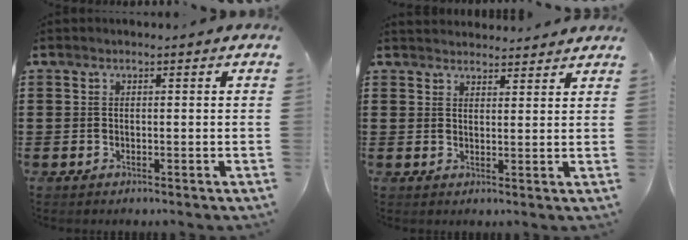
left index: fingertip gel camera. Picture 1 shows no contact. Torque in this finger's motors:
{"motor_torque": [2.14, 0.00, 0.05, 0.01]}